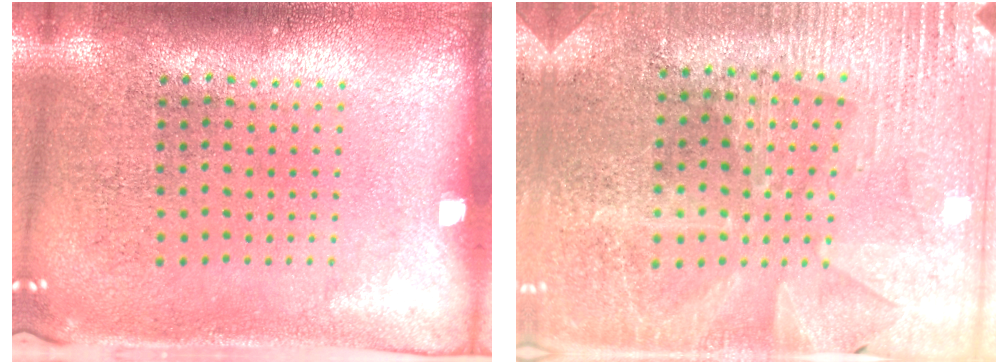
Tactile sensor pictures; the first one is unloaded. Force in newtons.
{"total": 2.9, "press": 2.8, "slide": 0.5}